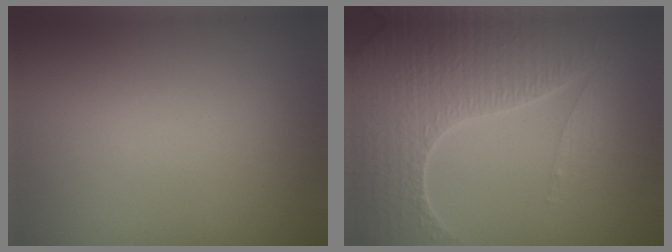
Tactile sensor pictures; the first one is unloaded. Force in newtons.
{"total": 7.5, "press": 5.6, "slide": 5.1}